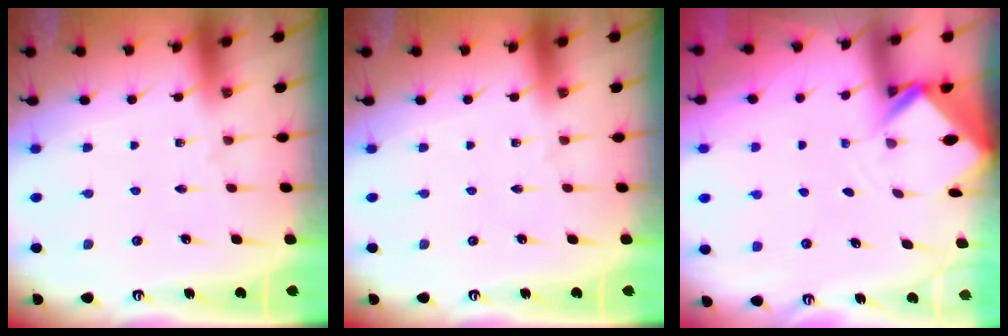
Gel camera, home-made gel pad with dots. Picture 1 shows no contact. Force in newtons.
{"total": 0.0}
{"total": 2.7, "press": 2.7, "slide": 0.2}